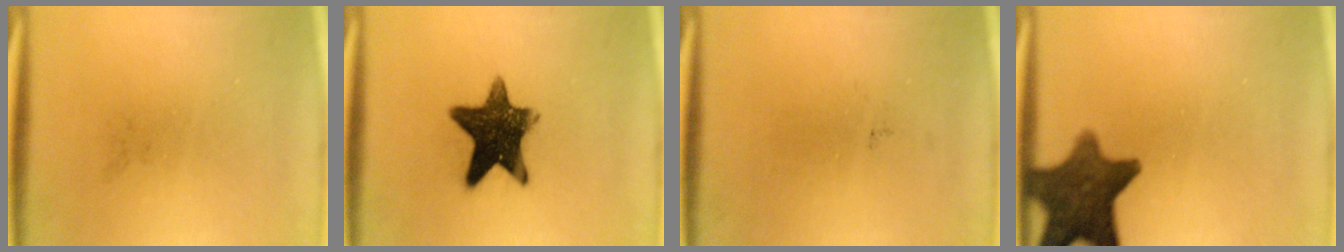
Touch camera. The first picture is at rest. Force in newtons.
{"total": 13.1}
{"total": 0.0}
{"total": 11.2}